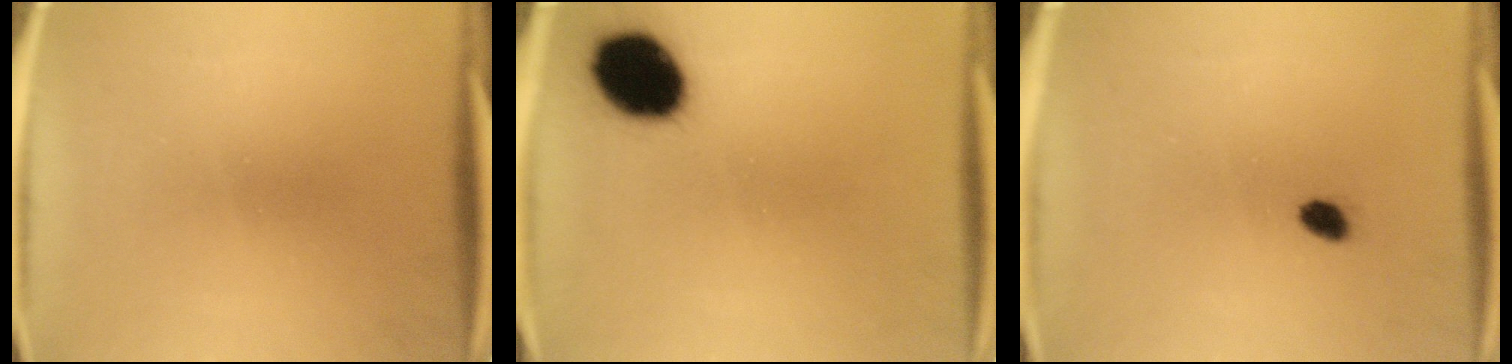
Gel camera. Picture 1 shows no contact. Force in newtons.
{"total": 14.5}
{"total": 2.0}